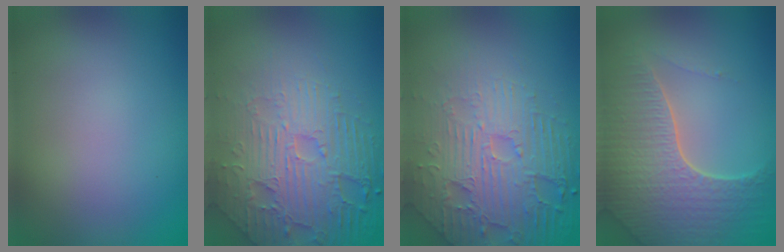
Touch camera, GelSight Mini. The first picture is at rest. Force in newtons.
{"total": 7.6, "press": 5.7, "slide": 5.1}
{"total": 7.6, "press": 5.7, "slide": 5.1}
{"total": 7.1, "press": 5.1, "slide": 5.0}